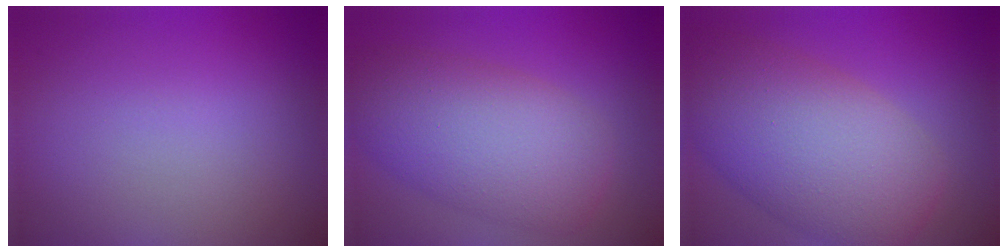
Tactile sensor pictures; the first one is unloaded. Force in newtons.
{"total": 7.9, "press": 7.9, "slide": 0.2}
{"total": 10.0, "press": 10.0, "slide": 0.4}